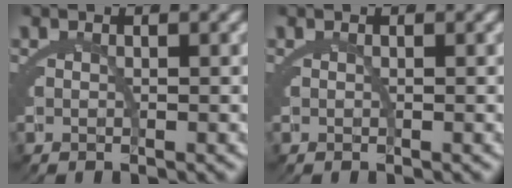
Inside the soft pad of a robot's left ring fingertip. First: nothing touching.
{"total": 0.0}